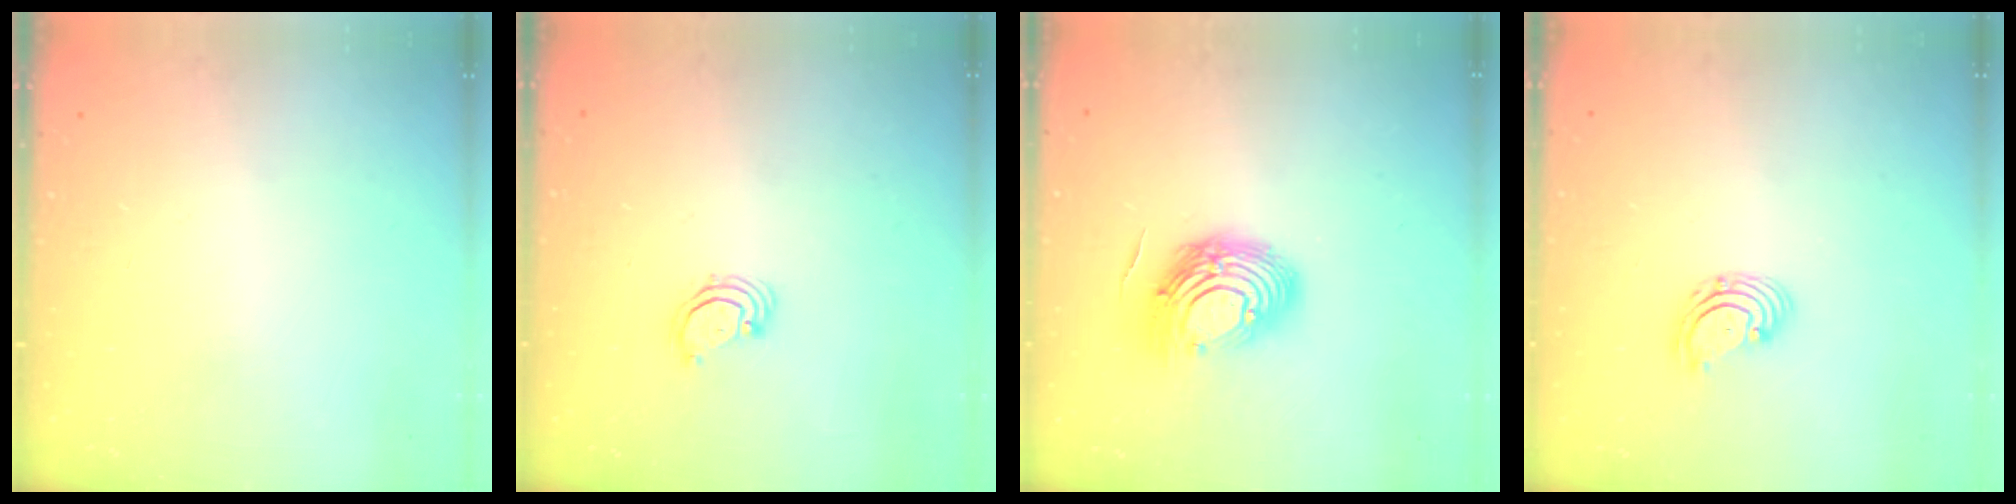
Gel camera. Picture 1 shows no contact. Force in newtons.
{"total": 2.5, "press": 2.5, "slide": 0.2}
{"total": 13.5, "press": 13.5, "slide": 1.3}
{"total": 2.7, "press": 2.7, "slide": 0.1}